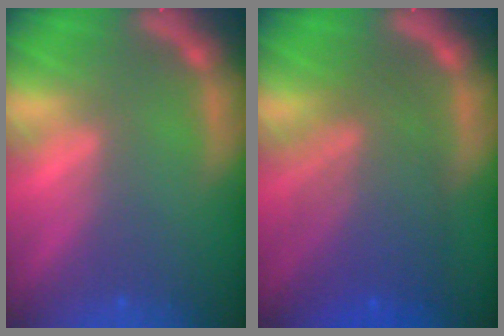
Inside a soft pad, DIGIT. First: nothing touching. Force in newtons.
{"total": 8.1}